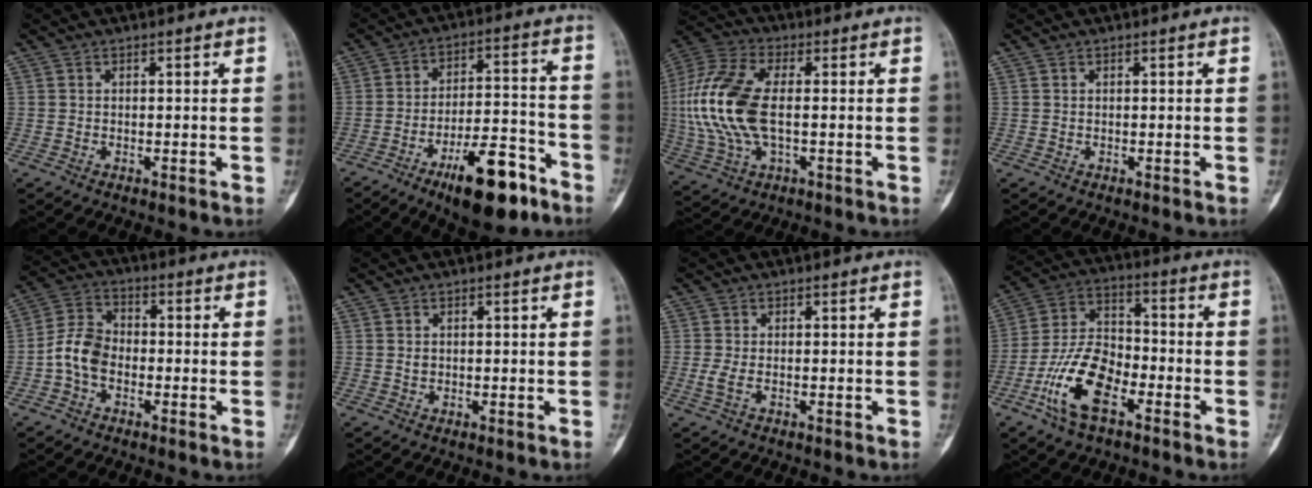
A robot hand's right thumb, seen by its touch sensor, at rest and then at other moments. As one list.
[{"total": 16.0, "force": [-9.4, 5.8, 11.6], "torque": [-0.156, 0.070, -0.143]}, {"total": 16.9, "force": [-0.1, 8.5, 14.7], "torque": [-0.334, 0.012, -0.001]}, {"total": 0.0}, {"total": 7.3, "force": [-2.1, 5.1, 4.9], "torque": [-0.085, 0.027, -0.054]}, {"total": 0.6, "force": [0.1, 0.5, 0.3], "torque": [-0.005, 0.001, 0.001]}, {"total": 1.8, "force": [-0.5, 0.7, 1.6], "torque": [-0.048, -0.006, -0.010]}, {"total": 14.1, "force": [-6.4, 7.0, 10.5], "torque": [-0.197, 0.037, -0.125]}]